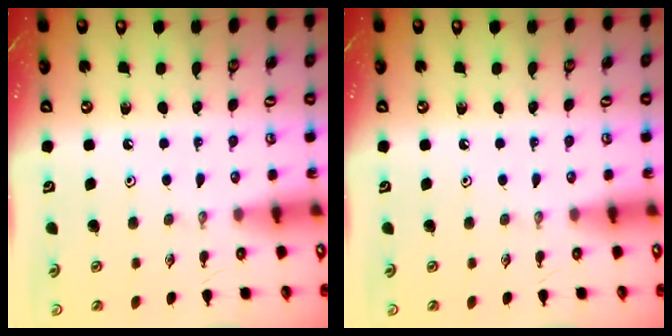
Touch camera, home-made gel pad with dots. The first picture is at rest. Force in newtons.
{"total": 0.0}